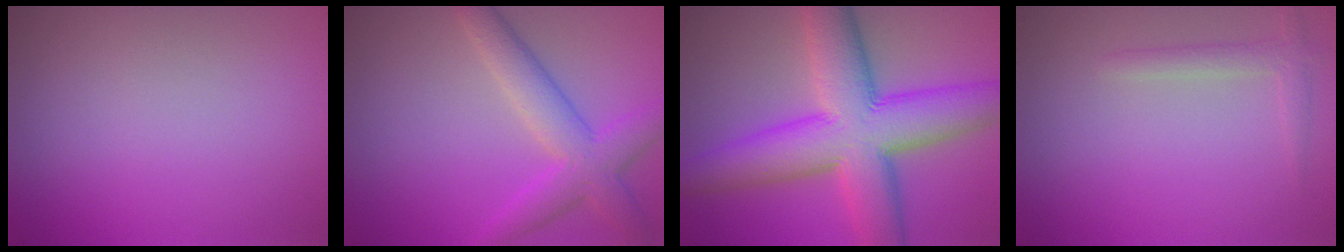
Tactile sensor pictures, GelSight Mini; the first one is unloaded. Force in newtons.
{"total": 4.8, "press": 4.8, "slide": 0.2}
{"total": 11.5, "press": 11.5, "slide": 0.2}
{"total": 1.5, "press": 1.5, "slide": 0.1}